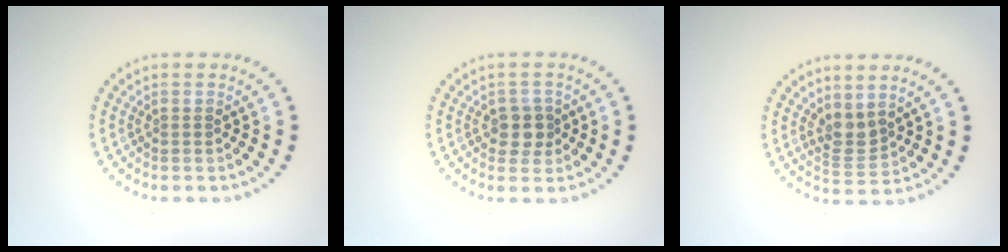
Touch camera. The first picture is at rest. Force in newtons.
{"total": 2.3, "press": 2.1, "slide": 0.8}
{"total": 2.3, "press": 1.8, "slide": 1.3}